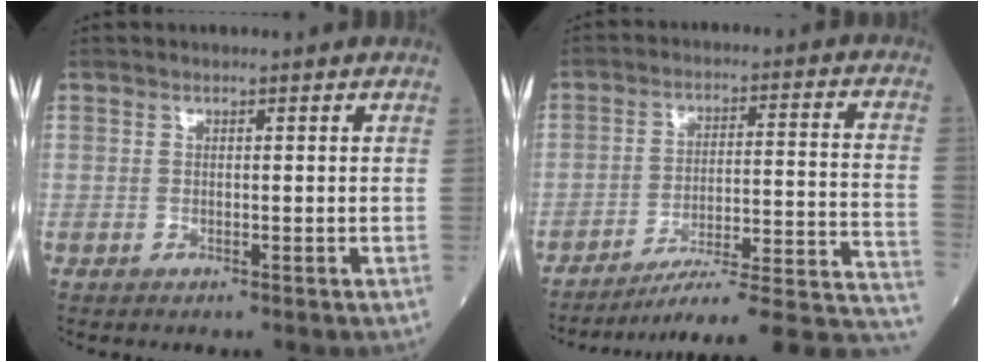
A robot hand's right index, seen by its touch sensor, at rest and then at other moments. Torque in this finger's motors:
{"motor_torque": [0.07, -0.06, 0.11, 0.04]}